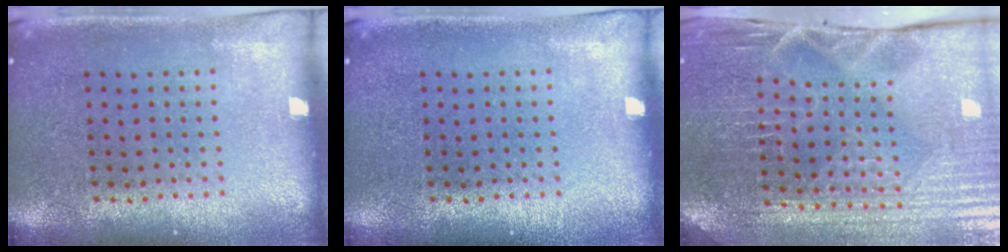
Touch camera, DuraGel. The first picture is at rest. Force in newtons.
{"total": 0.0}
{"total": 3.9, "press": 3.9, "slide": 0.4}